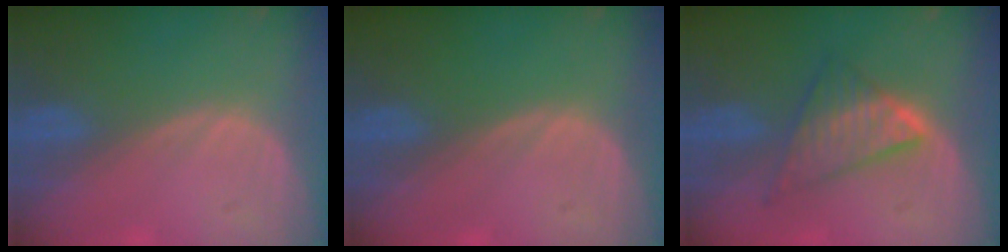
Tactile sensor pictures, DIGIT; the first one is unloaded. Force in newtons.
{"total": 0.0}
{"total": 6.4, "press": 6.4, "slide": 0.1}